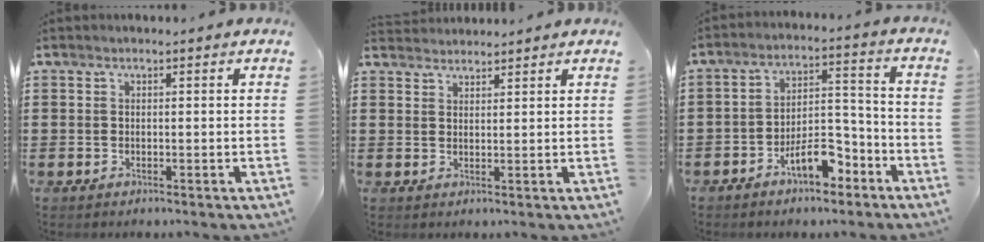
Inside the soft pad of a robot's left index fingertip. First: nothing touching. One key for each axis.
{"total": 2.1, "fx": 2.0, "fy": 0.2, "fz": -0.2, "tx": -0.002, "ty": -0.002, "tz": 0.040}
{"total": 8.1, "fx": -5.1, "fy": 3.3, "fz": 5.4, "tx": -0.088, "ty": 0.021, "tz": -0.089}